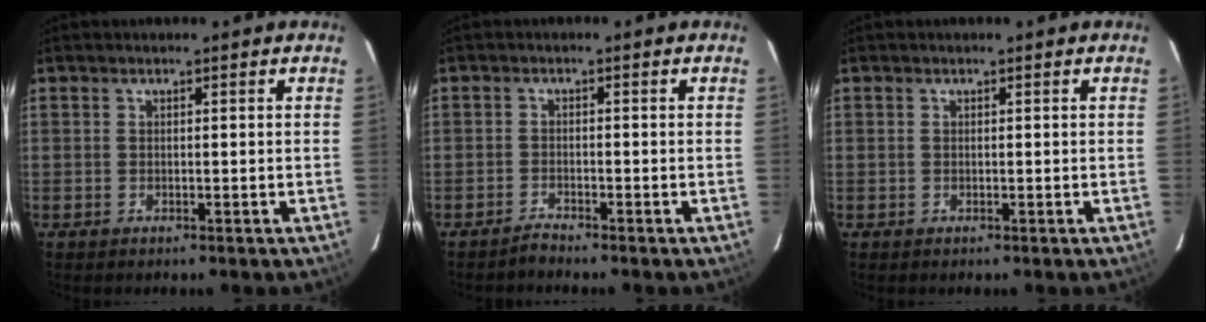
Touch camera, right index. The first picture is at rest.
{"total": 1.6, "force": [-1.6, -0.2, 0.1], "torque": [-0.004, -0.002, -0.033]}
{"total": 0.0}